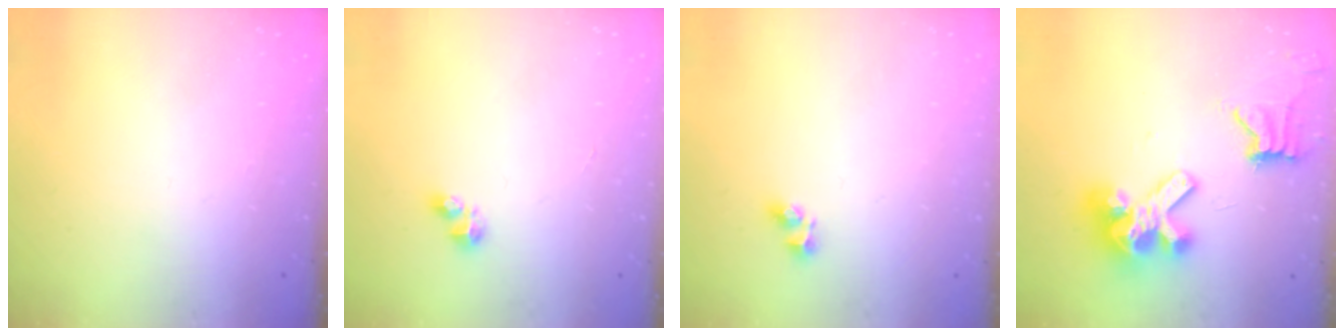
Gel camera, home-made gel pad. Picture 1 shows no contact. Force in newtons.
{"total": 3.5, "press": 3.5, "slide": 0.4}
{"total": 4.6, "press": 4.5, "slide": 0.5}
{"total": 12.5, "press": 12.4, "slide": 1.6}